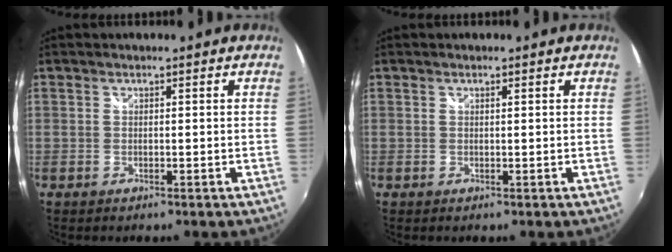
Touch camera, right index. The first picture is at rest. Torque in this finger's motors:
{"motor_torque": [-0.17, 0.03, 0.03, 0.00]}